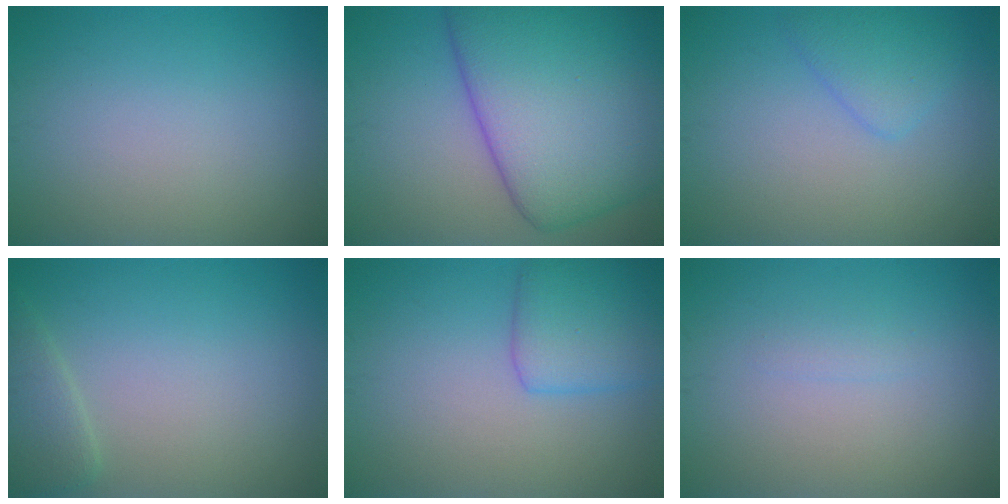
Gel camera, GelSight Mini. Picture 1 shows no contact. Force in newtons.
{"total": 13.6, "press": 13.6, "slide": 0.4}
{"total": 2.3, "press": 2.3, "slide": 0.2}
{"total": 2.4, "press": 2.4, "slide": 0.0}
{"total": 3.8, "press": 3.8, "slide": 0.1}
{"total": 0.7, "press": 0.7, "slide": 0.1}